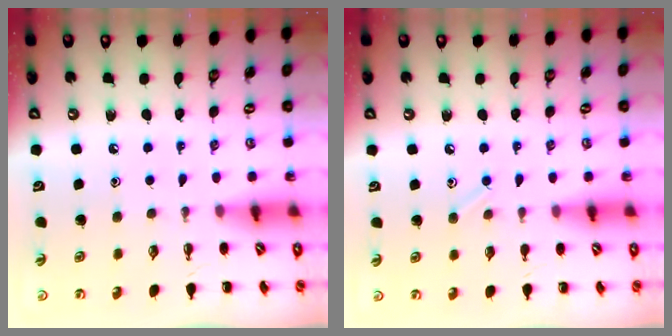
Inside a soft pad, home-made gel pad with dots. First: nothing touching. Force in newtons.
{"total": 5.5, "press": 5.2, "slide": 1.7}